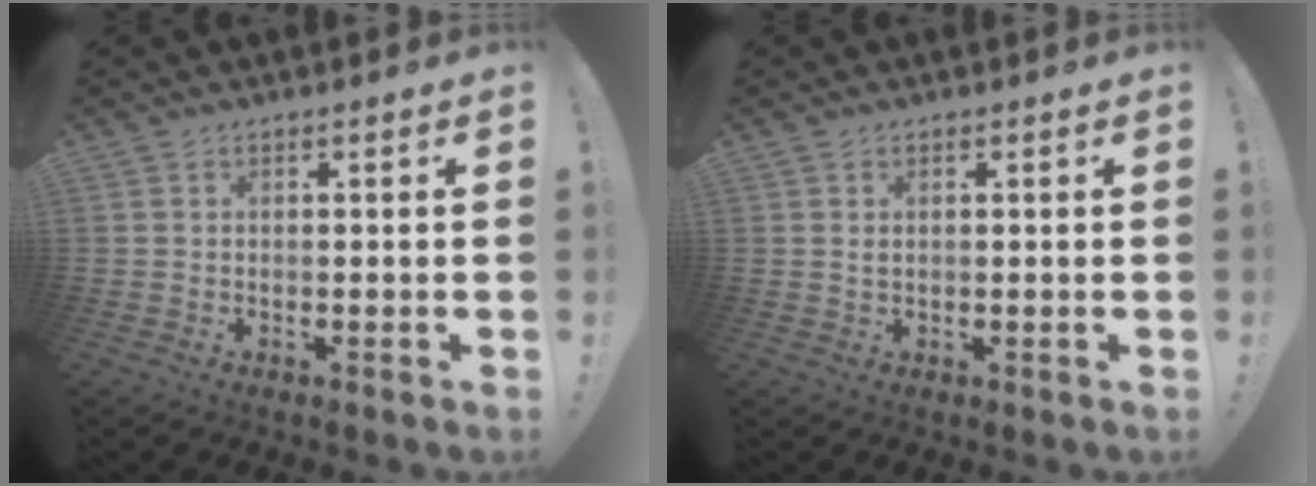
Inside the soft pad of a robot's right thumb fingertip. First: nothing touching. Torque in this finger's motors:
{"motor_torque": [-0.01, -0.05, -0.33, 0.28, 0.07]}